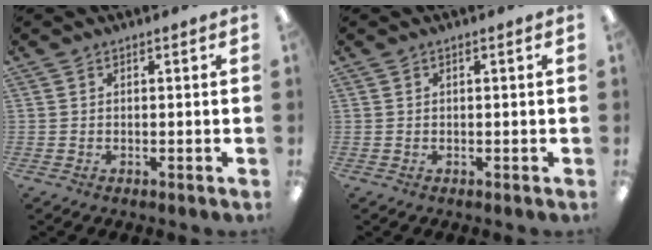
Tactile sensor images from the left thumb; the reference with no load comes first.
{"total": 1.1, "force": [0.1, 0.1, 1.0], "torque": [-0.018, -0.001, 0.003]}